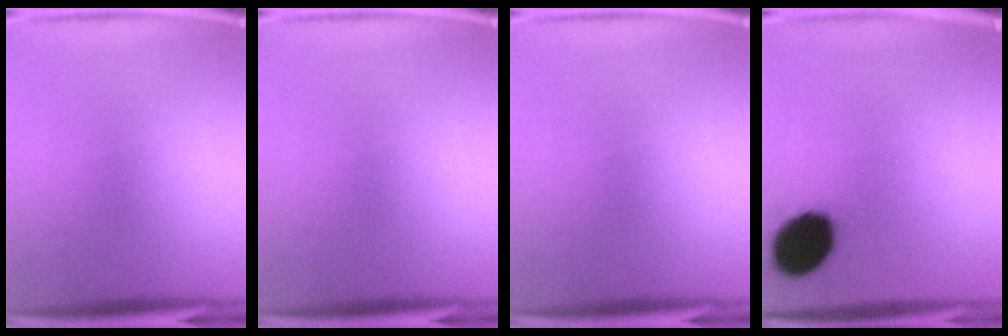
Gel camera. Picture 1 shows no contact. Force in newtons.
{"total": 0.0}
{"total": 0.0}
{"total": 15.1}